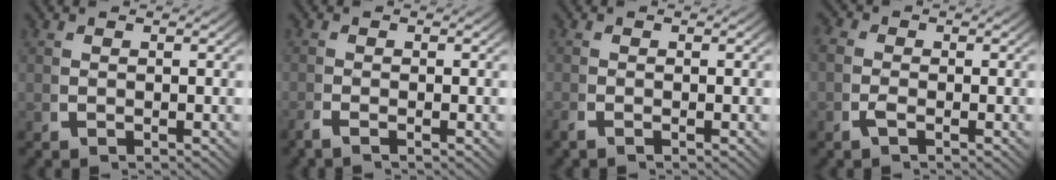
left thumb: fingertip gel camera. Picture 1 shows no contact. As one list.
[{"total": 1.0, "force": [-0.8, 0.0, 0.6], "torque": [-0.016, -0.003, -0.017]}, {"total": 0.7, "force": [-0.5, 0.1, 0.4], "torque": [-0.011, -0.002, -0.011]}, {"total": 1.4, "force": [-0.5, 1.1, 0.7], "torque": [-0.021, -0.007, -0.012]}]